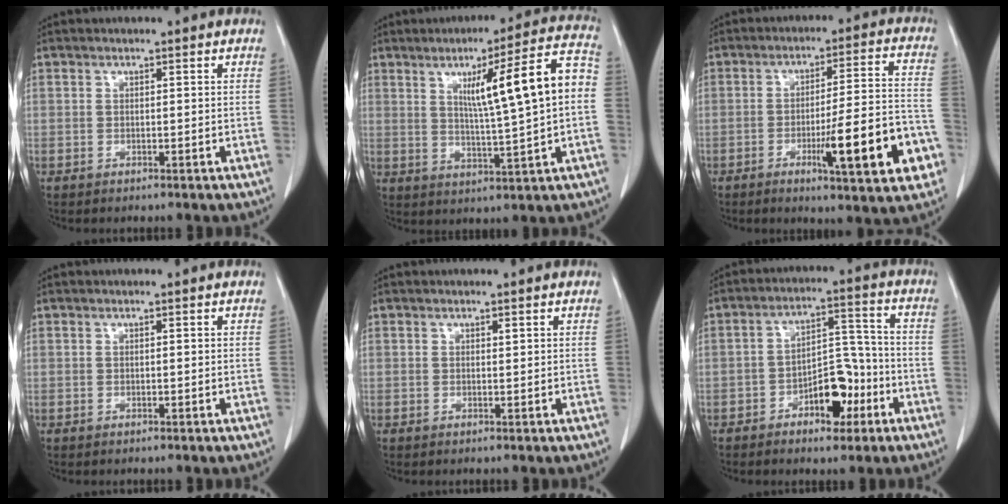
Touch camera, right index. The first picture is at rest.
{"total": 14.2, "force": [2.0, 0.2, 14.1], "torque": [-0.206, 0.022, 0.032]}
{"total": 14.9, "force": [-5.5, 1.7, 13.8], "torque": [-0.196, 0.004, -0.074]}
{"total": 0.0}
{"total": 1.4, "force": [0.5, 0.9, 0.9], "torque": [-0.012, -0.002, 0.006]}
{"total": 8.6, "force": [-4.1, 4.2, 6.3], "torque": [-0.099, 0.026, -0.061]}